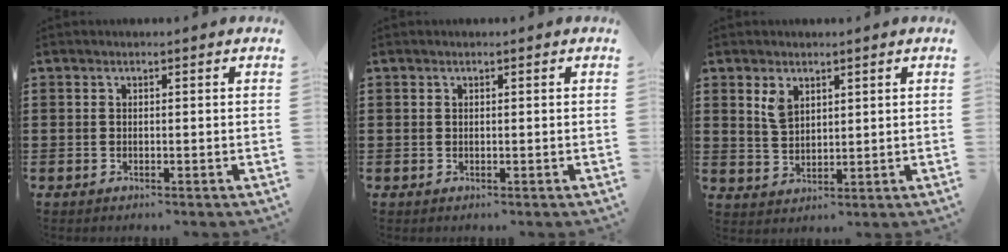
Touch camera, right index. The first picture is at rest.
{"total": 0.0}
{"total": 3.5, "force": [2.0, 2.1, 1.9], "torque": [-0.045, 0.006, 0.038]}